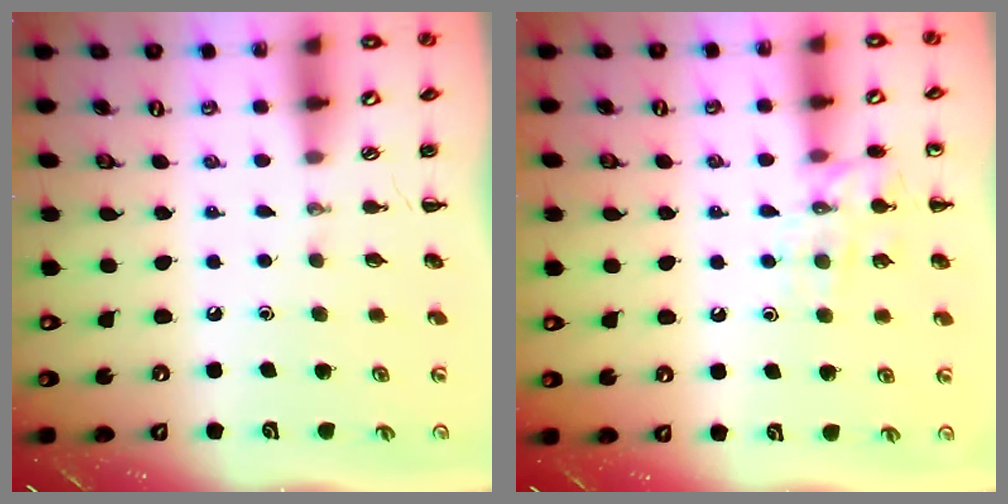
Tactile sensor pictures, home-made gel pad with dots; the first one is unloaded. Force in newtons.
{"total": 11.2, "press": 11.2, "slide": 0.8}